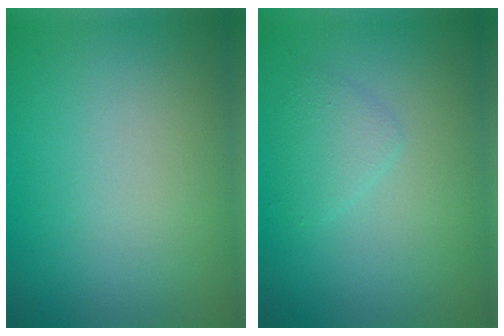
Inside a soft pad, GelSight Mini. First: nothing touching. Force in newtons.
{"total": 1.6, "press": 1.6, "slide": 0.1}